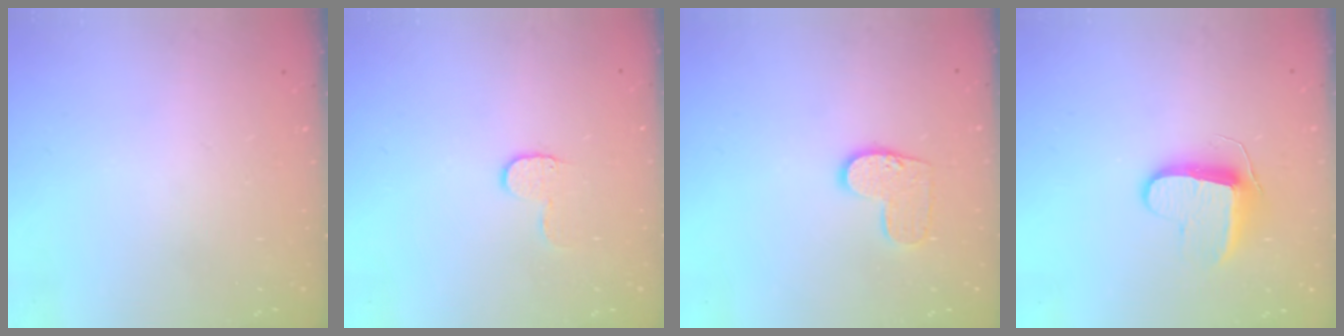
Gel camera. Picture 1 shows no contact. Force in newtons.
{"total": 5.7, "press": 5.7, "slide": 0.5}
{"total": 9.0, "press": 9.0, "slide": 0.5}
{"total": 9.4, "press": 9.4, "slide": 0.5}